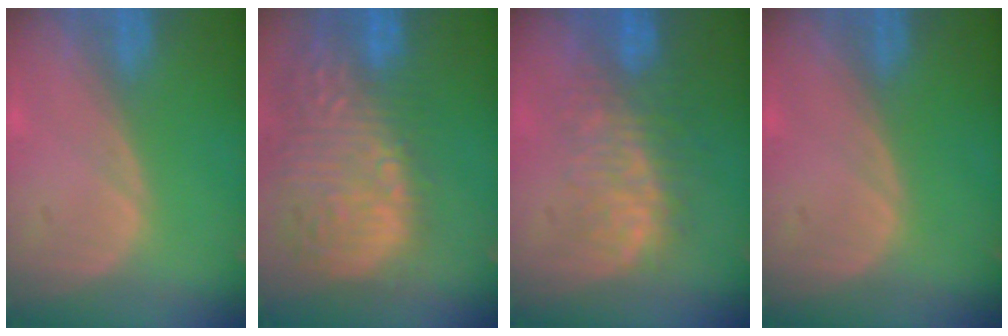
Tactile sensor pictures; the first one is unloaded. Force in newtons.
{"total": 15.4, "press": 12.6, "slide": 8.9}
{"total": 8.5, "press": 7.7, "slide": 3.6}
{"total": 0.0}